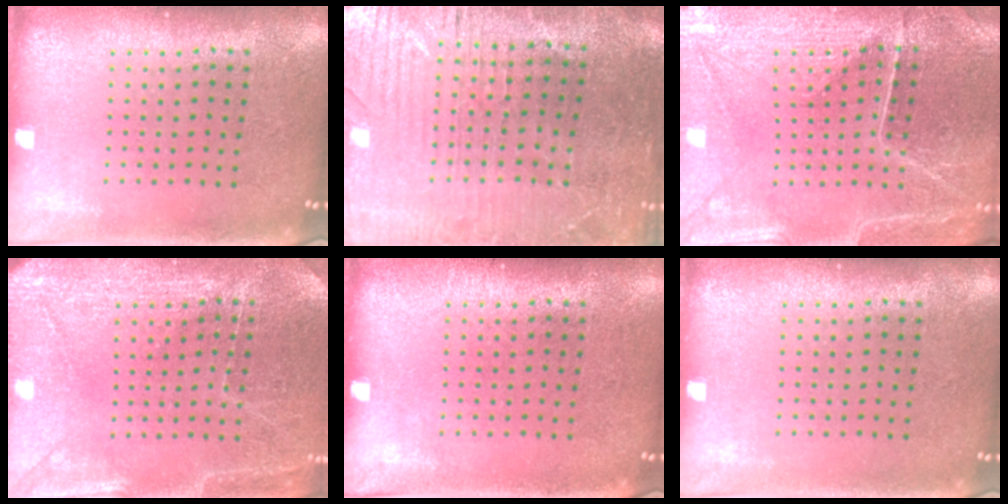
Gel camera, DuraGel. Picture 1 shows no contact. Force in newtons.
{"total": 3.2, "press": 3.2, "slide": 0.7}
{"total": 2.7, "press": 2.7, "slide": 0.2}
{"total": 2.9, "press": 2.9, "slide": 0.3}
{"total": 0.0}
{"total": 0.0}